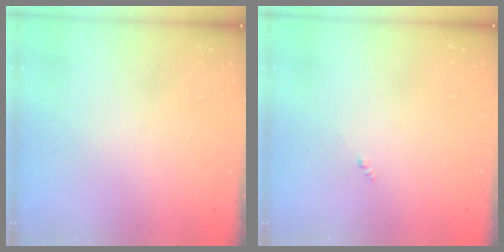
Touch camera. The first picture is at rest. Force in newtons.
{"total": 0.0}